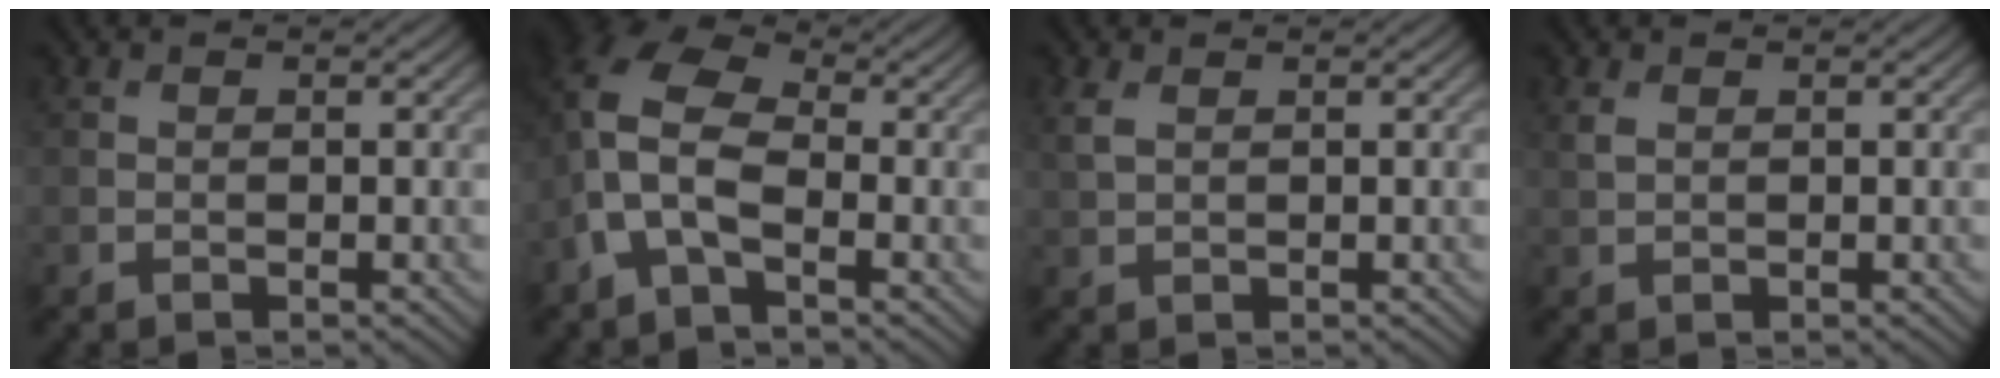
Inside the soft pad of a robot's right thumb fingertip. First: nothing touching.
{"total": 9.2, "force": [-1.7, 5.0, 7.5], "torque": [-0.186, 0.011, -0.054]}
{"total": 2.0, "force": [0.9, 1.1, 1.4], "torque": [-0.045, 0.002, 0.022]}
{"total": 1.2, "force": [0.6, 0.7, 0.8], "torque": [-0.026, 0.001, 0.015]}